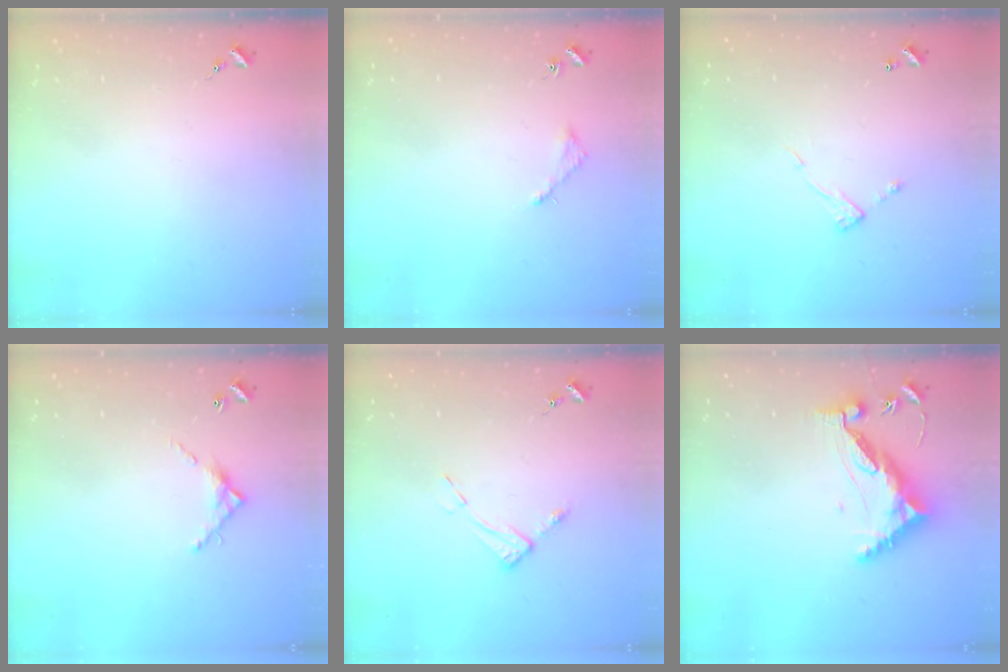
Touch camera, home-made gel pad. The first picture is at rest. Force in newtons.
{"total": 3.0, "press": 3.0, "slide": 0.4}
{"total": 6.4, "press": 6.4, "slide": 0.2}
{"total": 7.0, "press": 7.0, "slide": 0.2}
{"total": 6.5, "press": 6.5, "slide": 0.5}
{"total": 10.2, "press": 10.2, "slide": 0.8}